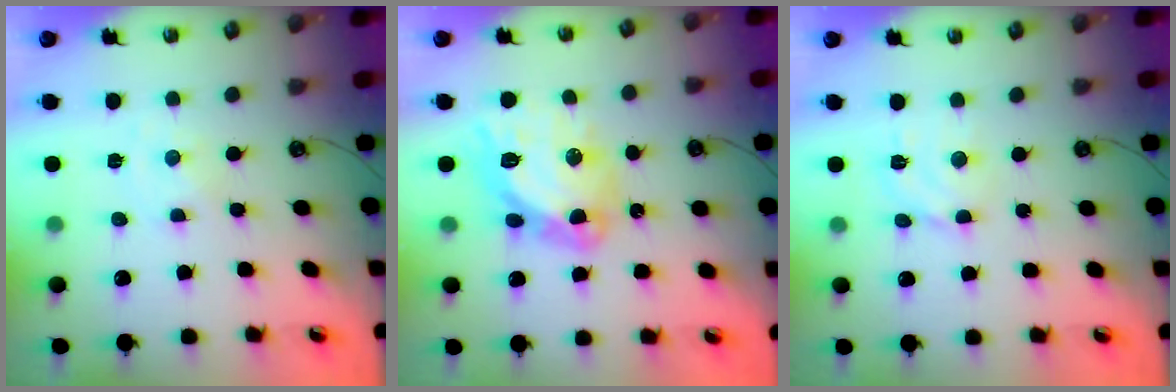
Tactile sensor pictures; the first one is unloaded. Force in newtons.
{"total": 16.9, "press": 16.8, "slide": 2.0}
{"total": 6.3, "press": 6.3, "slide": 0.8}